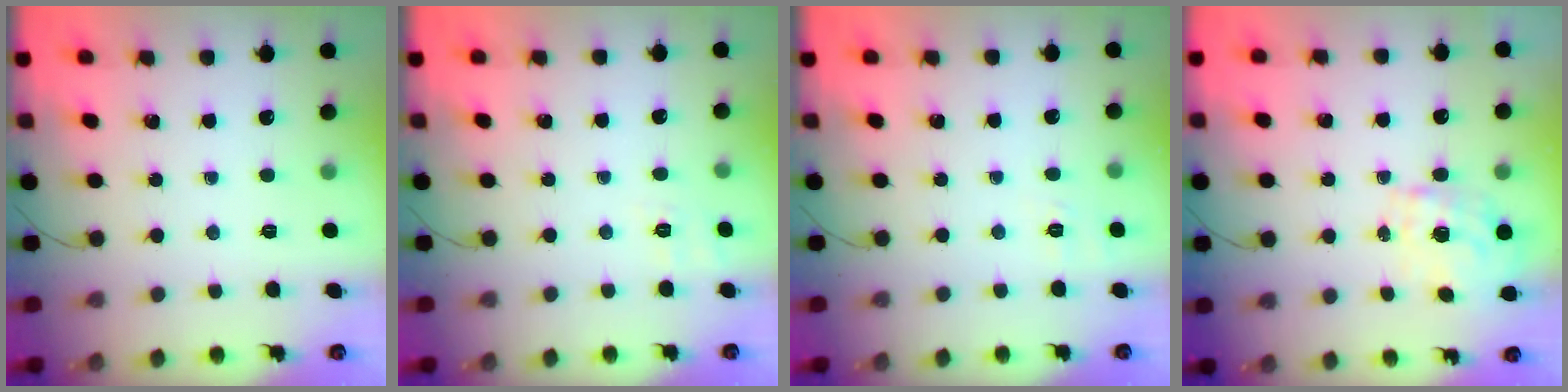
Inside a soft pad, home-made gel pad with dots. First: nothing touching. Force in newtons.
{"total": 1.9, "press": 0.6, "slide": 1.9}
{"total": 1.9, "press": 0.5, "slide": 1.8}
{"total": 0.9, "press": 0.7, "slide": 0.6}